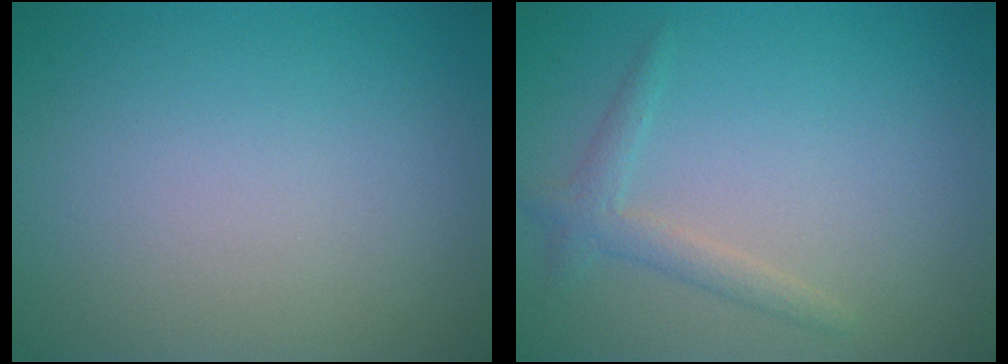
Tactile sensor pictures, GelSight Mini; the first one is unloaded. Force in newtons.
{"total": 1.8, "press": 1.8, "slide": 0.1}